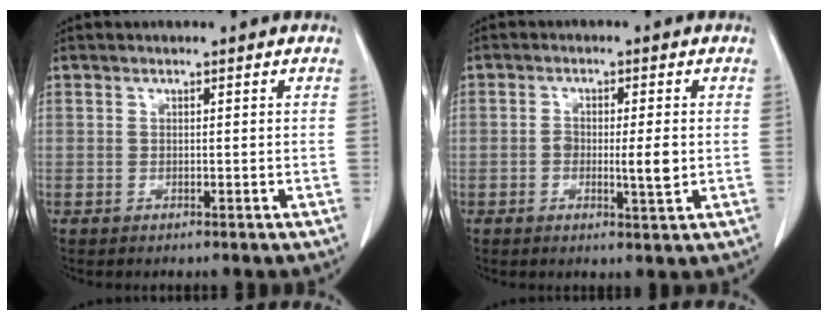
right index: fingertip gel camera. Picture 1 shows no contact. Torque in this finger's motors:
{"motor_torque": [0.13, 0.09, 0.16, 0.03]}